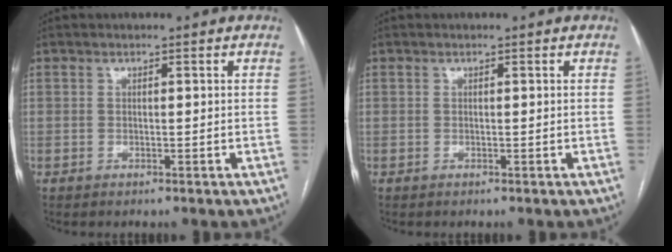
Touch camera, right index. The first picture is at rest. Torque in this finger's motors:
{"motor_torque": [0.00, 0.00, 0.00, 0.01]}